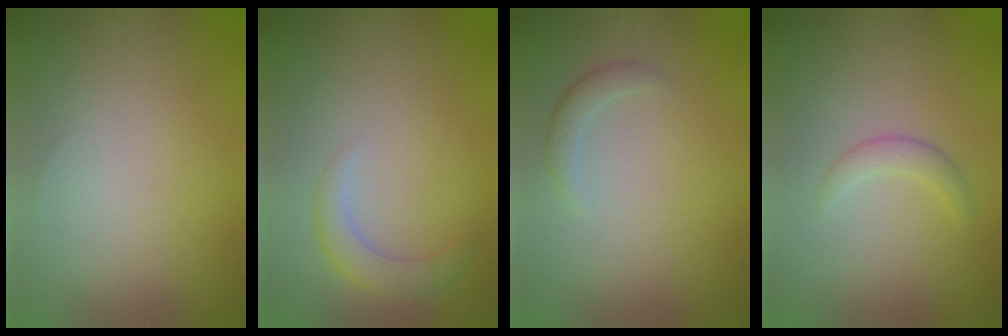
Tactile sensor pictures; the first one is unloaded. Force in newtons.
{"total": 2.5, "press": 2.5, "slide": 0.1}
{"total": 1.5, "press": 1.5, "slide": 0.1}
{"total": 1.7, "press": 1.7, "slide": 0.2}